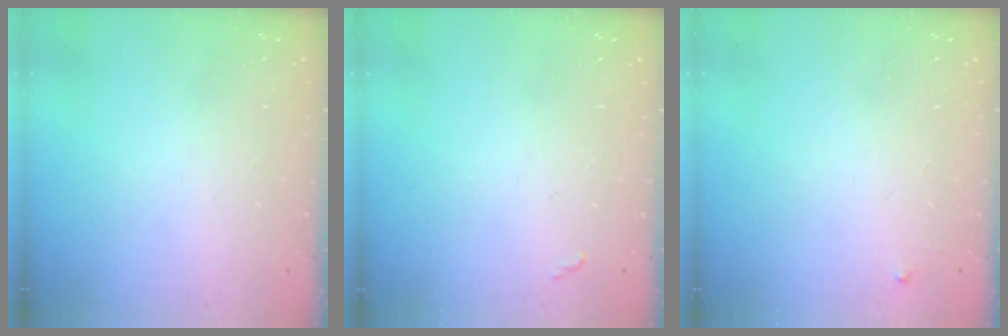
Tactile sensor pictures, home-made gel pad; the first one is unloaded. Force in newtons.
{"total": 2.8, "press": 2.8, "slide": 0.4}
{"total": 3.5, "press": 3.4, "slide": 0.4}